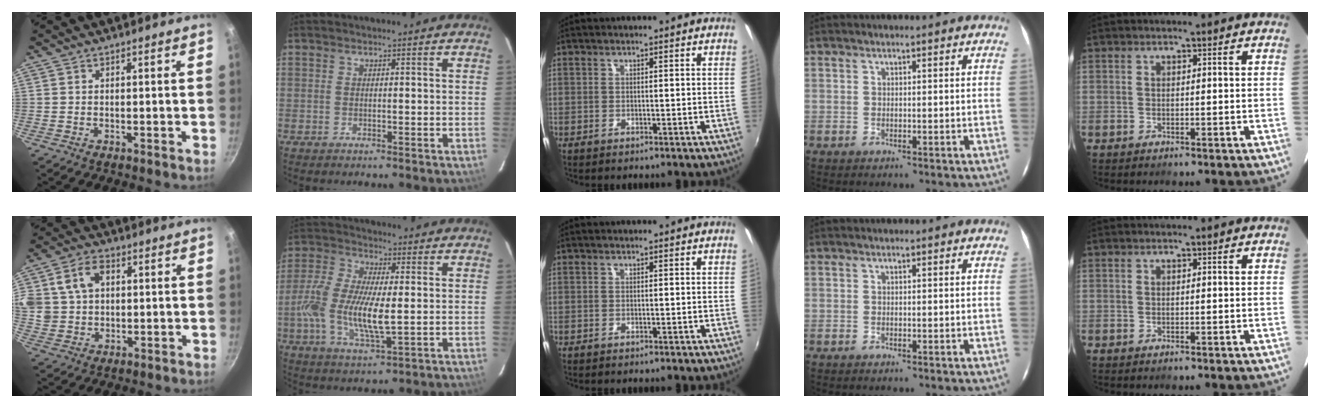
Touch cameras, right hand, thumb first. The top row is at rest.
{"thumb": {"total": 10.8, "force": [2.7, 8.3, 6.4], "torque": [-0.114, 0.009, 0.047]}, "index": {"total": 12.8, "force": [-1.1, 4.2, 12.0], "torque": [-0.252, -0.004, -0.026]}}